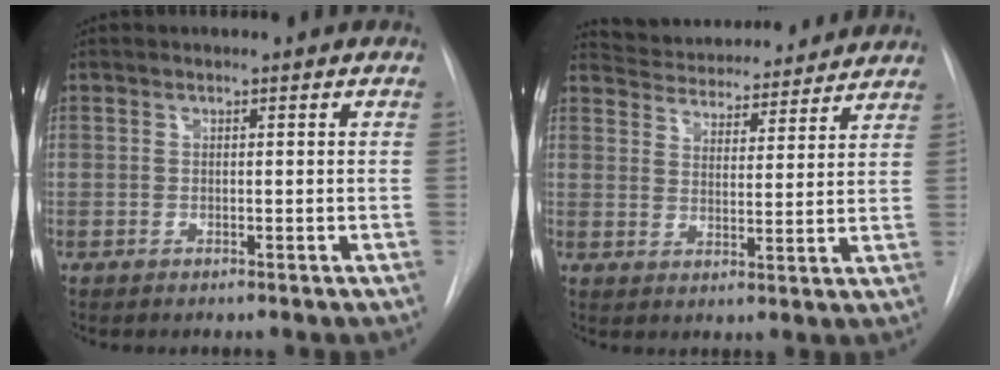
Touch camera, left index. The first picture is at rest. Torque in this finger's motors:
{"motor_torque": [-0.46, -1.35, 0.11, 0.01]}